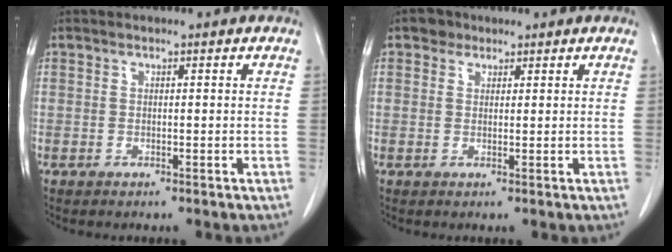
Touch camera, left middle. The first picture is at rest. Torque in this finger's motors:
{"motor_torque": [0.19, -0.15, -0.02, 0.01]}